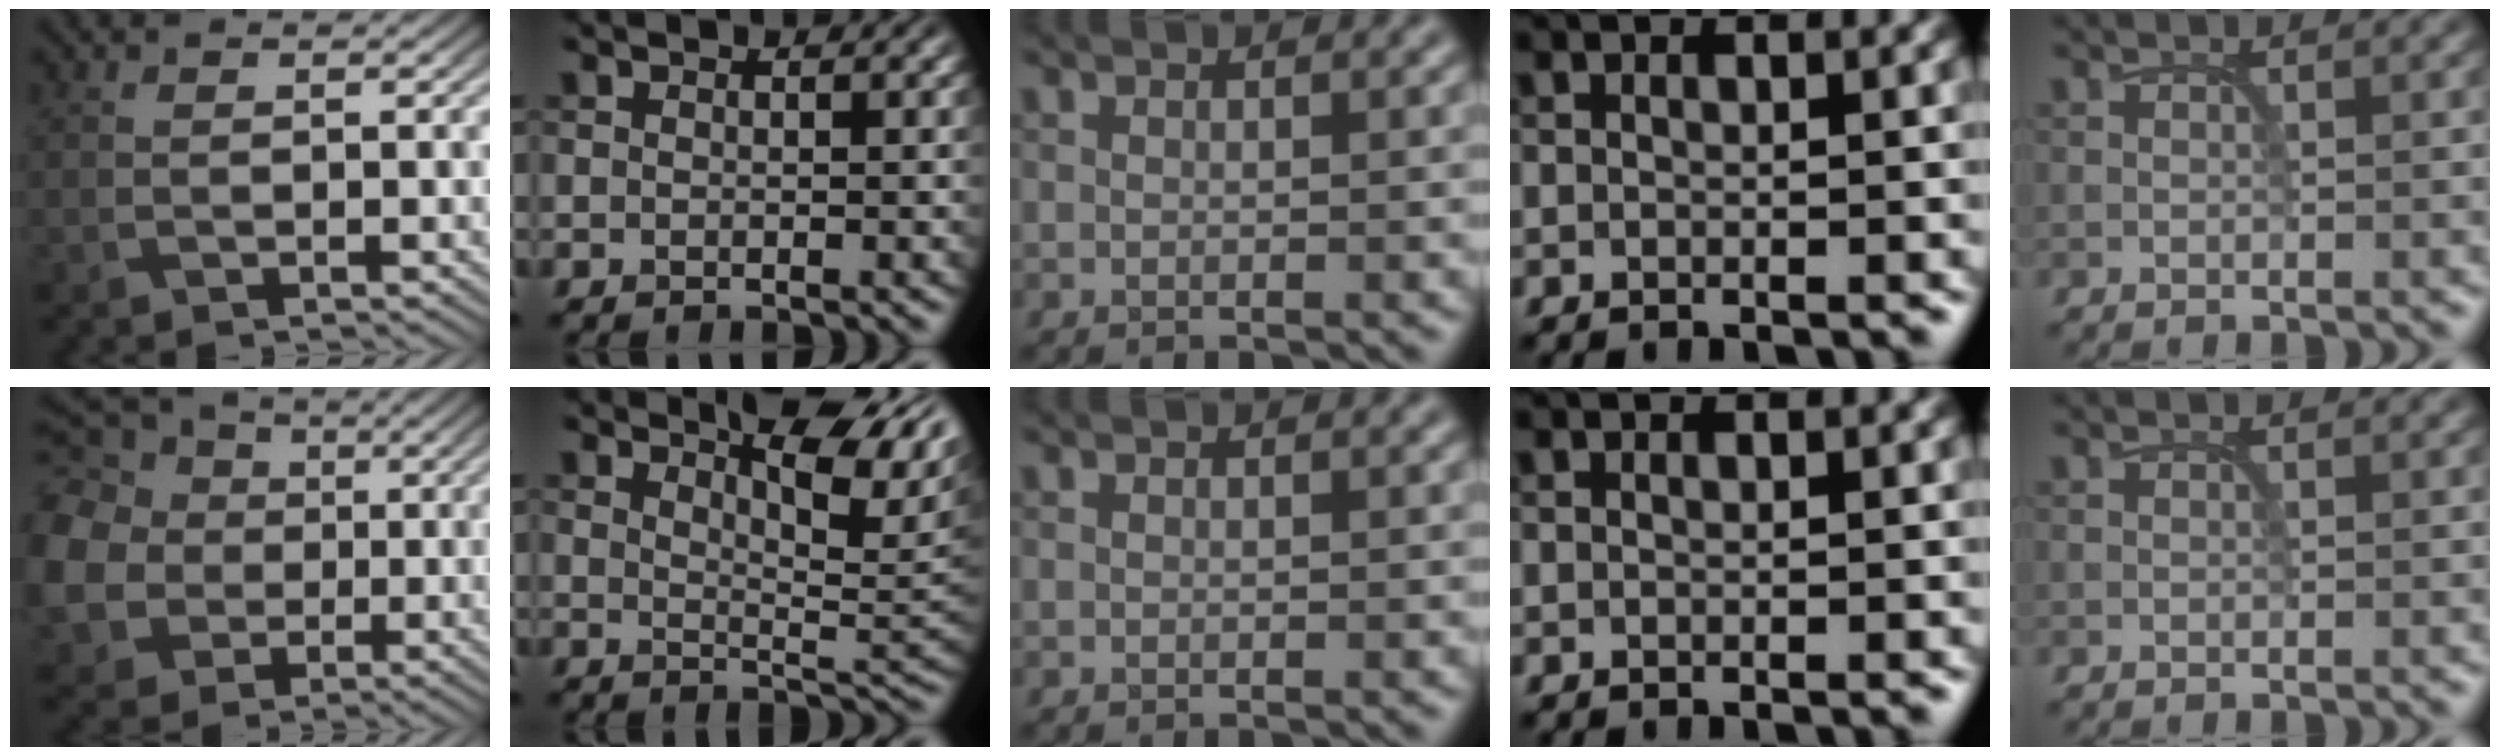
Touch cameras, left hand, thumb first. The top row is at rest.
{"thumb": {"total": 15.9, "force": [1.1, 14.3, 6.9], "torque": [-0.264, 0.008, -0.005]}, "index": {"total": 8.1, "force": [4.8, 2.2, 6.1], "torque": [-0.083, 0.006, 0.077]}}